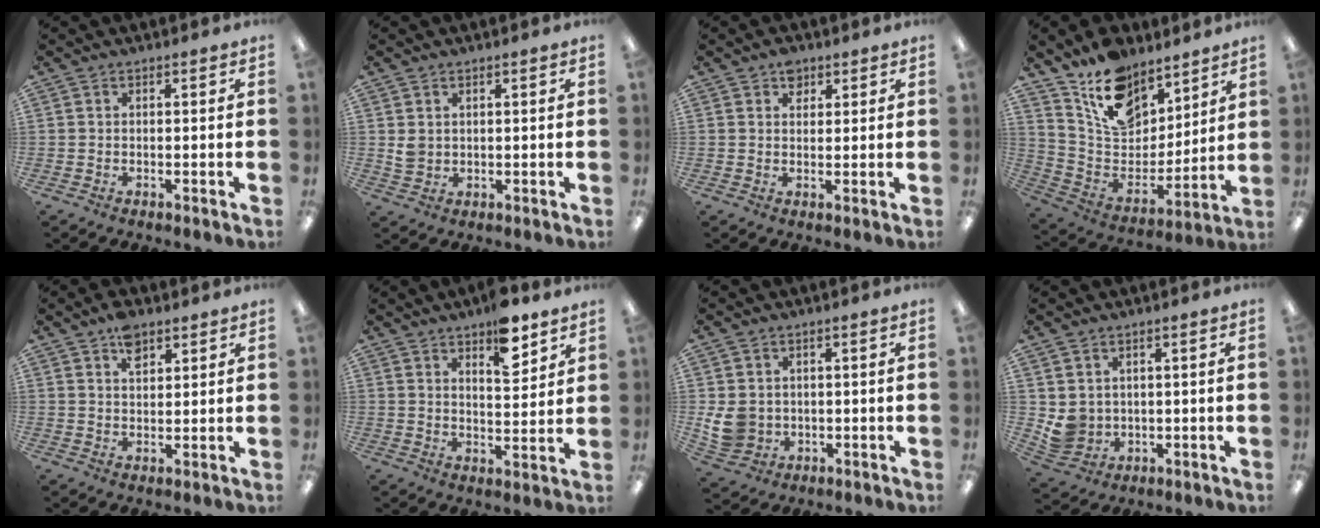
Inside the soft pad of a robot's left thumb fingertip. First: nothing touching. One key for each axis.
{"total": 3.0, "fx": 1.3, "fy": 2.4, "fz": 1.2, "tx": -0.017, "ty": -0.002, "tz": 0.024}
{"total": 3.5, "fx": 2.3, "fy": 2.4, "fz": 1.3, "tx": -0.006, "ty": -0.008, "tz": 0.038}
{"total": 15.5, "fx": 11.8, "fy": 8.6, "fz": 5.4, "tx": -0.111, "ty": -0.081, "tz": 0.222}
{"total": 5.4, "fx": 3.5, "fy": 2.8, "fz": 3.0, "tx": -0.043, "ty": -0.012, "tz": 0.059}
{"total": 9.8, "fx": 7.1, "fy": 3.8, "fz": 5.5, "tx": -0.062, "ty": -0.042, "tz": 0.118}
{"total": 7.2, "fx": 0.9, "fy": 6.5, "fz": 2.8, "tx": -0.065, "ty": 0.004, "tz": 0.022}
{"total": 5.4, "fx": 1.9, "fy": 4.8, "fz": 1.3, "tx": -0.036, "ty": -0.006, "tz": 0.042}